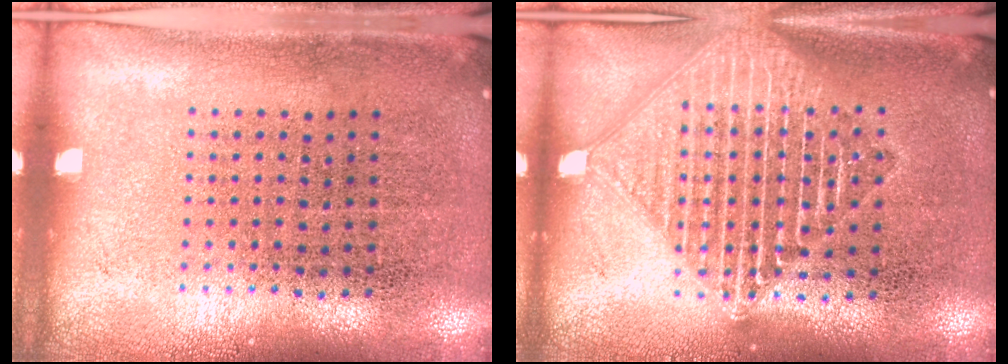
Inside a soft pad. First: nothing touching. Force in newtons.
{"total": 3.3, "press": 3.3, "slide": 0.5}